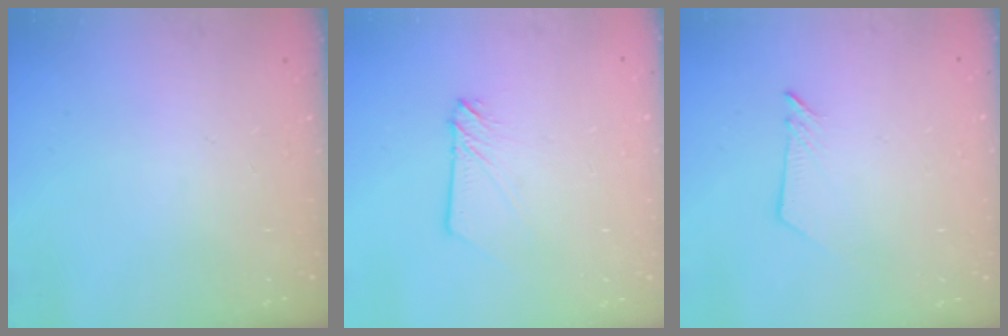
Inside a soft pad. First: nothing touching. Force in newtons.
{"total": 3.3, "press": 3.2, "slide": 0.4}
{"total": 2.6, "press": 2.6, "slide": 0.3}